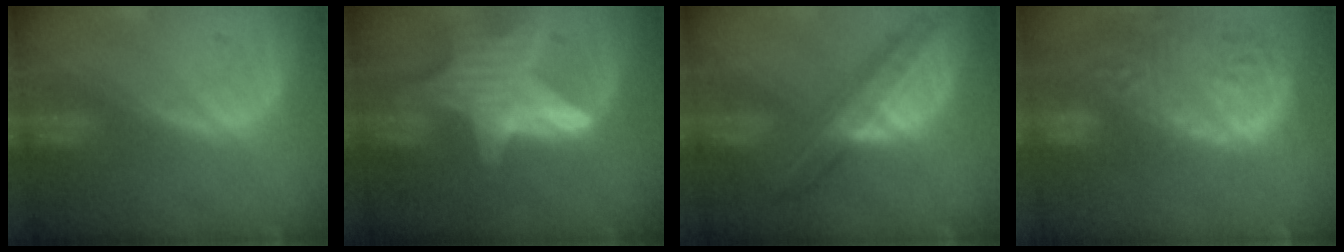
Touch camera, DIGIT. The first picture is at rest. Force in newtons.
{"total": 9.5, "press": 9.5, "slide": 0.7}
{"total": 8.2, "press": 6.9, "slide": 4.4}
{"total": 15.3, "press": 12.7, "slide": 8.5}